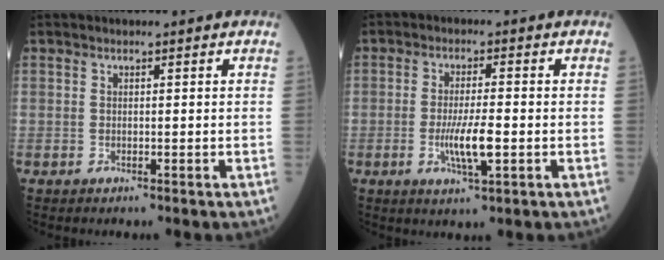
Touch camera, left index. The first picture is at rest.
{"total": 5.5, "force": [-1.3, 0.6, 5.3], "torque": [-0.107, -0.010, -0.021]}